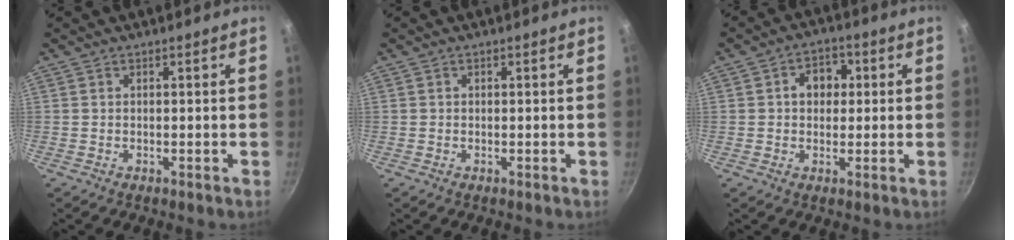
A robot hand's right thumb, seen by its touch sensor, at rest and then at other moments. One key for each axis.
{"total": 0.0}
{"total": 5.8, "fx": 0.9, "fy": 4.4, "fz": 3.7, "tx": -0.028, "ty": 0.009, "tz": 0.007}